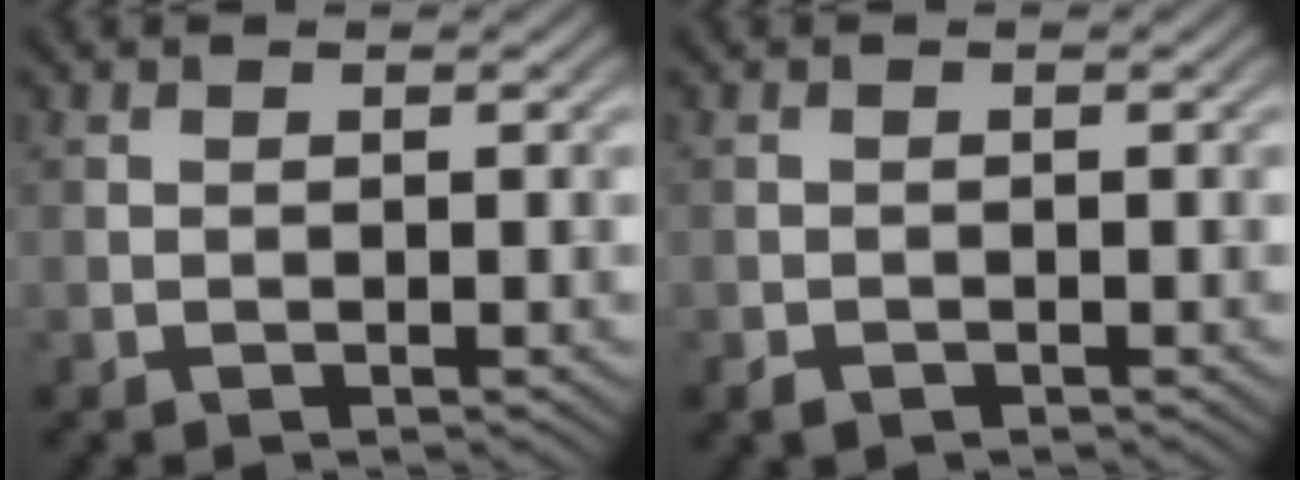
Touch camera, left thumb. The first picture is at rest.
{"total": 0.9, "force": [-0.6, 0.6, 0.3], "torque": [-0.005, -0.003, -0.011]}